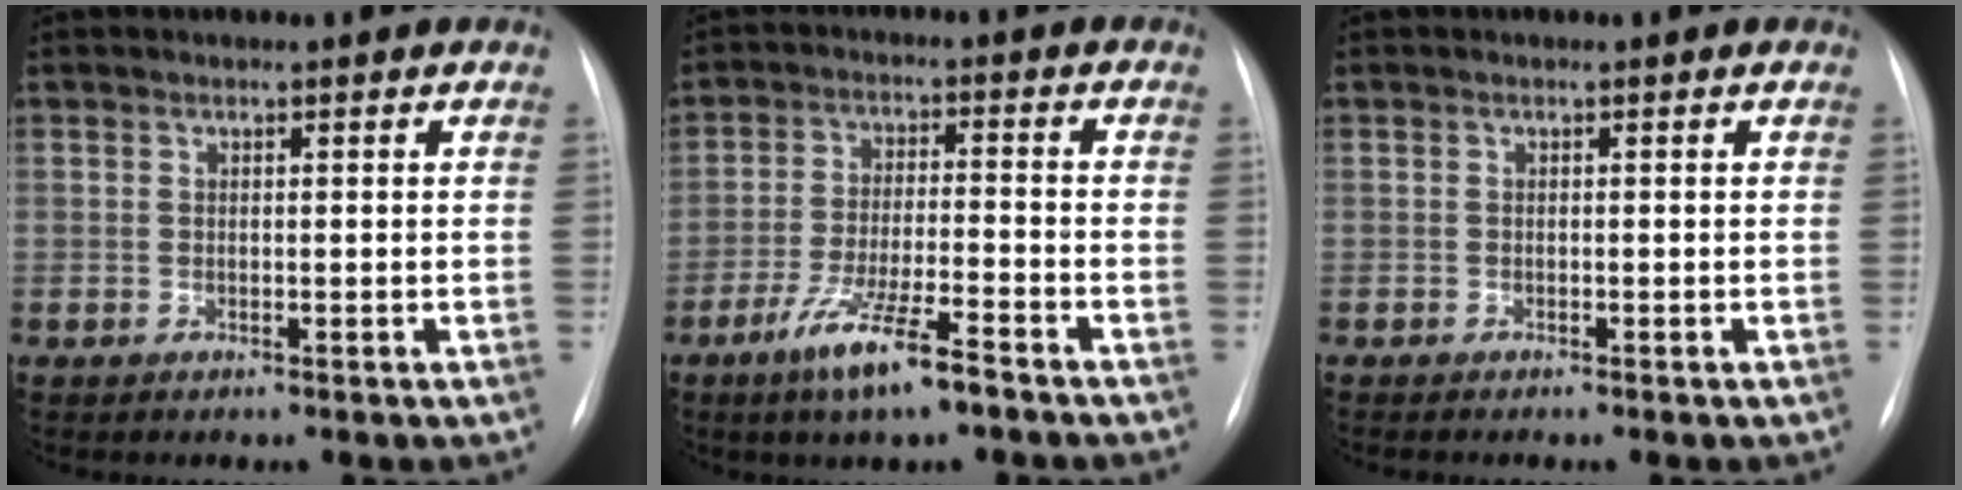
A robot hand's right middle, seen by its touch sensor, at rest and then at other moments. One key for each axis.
{"total": 9.2, "fx": -6.0, "fy": 0.9, "fz": 6.9, "tx": -0.137, "ty": -0.017, "tz": -0.107}
{"total": 0.7, "fx": -0.6, "fy": 0.0, "fz": 0.4, "tx": -0.006, "ty": -0.001, "tz": -0.006}